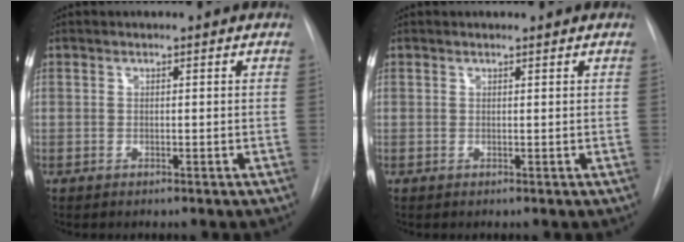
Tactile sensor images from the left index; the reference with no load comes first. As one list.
[{"total": 0.0}]